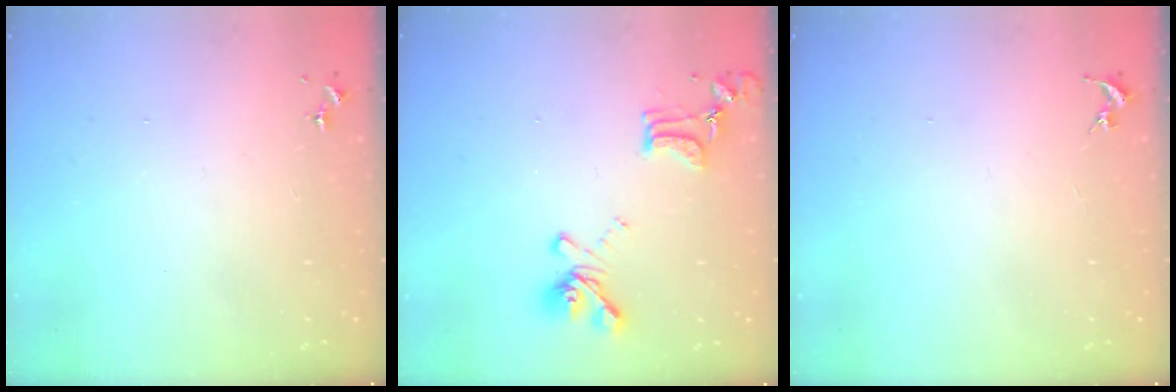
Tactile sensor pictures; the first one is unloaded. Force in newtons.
{"total": 14.1, "press": 14.1, "slide": 1.1}
{"total": 0.0}